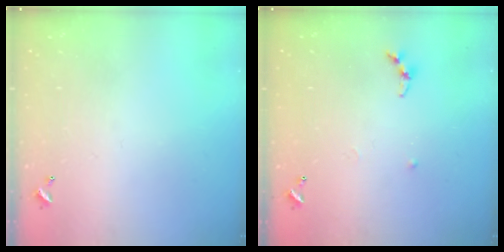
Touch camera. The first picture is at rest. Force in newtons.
{"total": 6.2, "press": 6.1, "slide": 0.7}